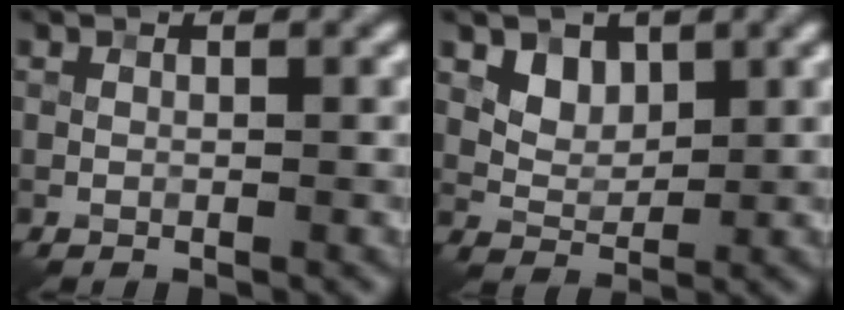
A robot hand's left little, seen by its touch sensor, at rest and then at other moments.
{"total": 2.5, "force": [1.3, 1.8, 1.2], "torque": [-0.024, -0.011, 0.029]}